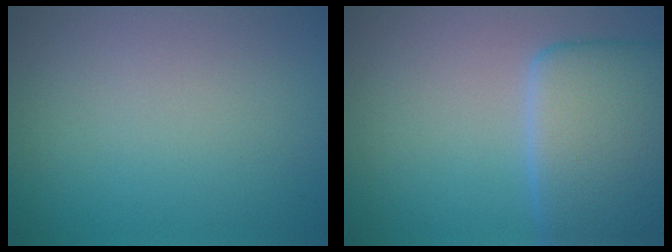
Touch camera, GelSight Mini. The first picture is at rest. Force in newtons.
{"total": 7.6, "press": 7.6, "slide": 0.5}